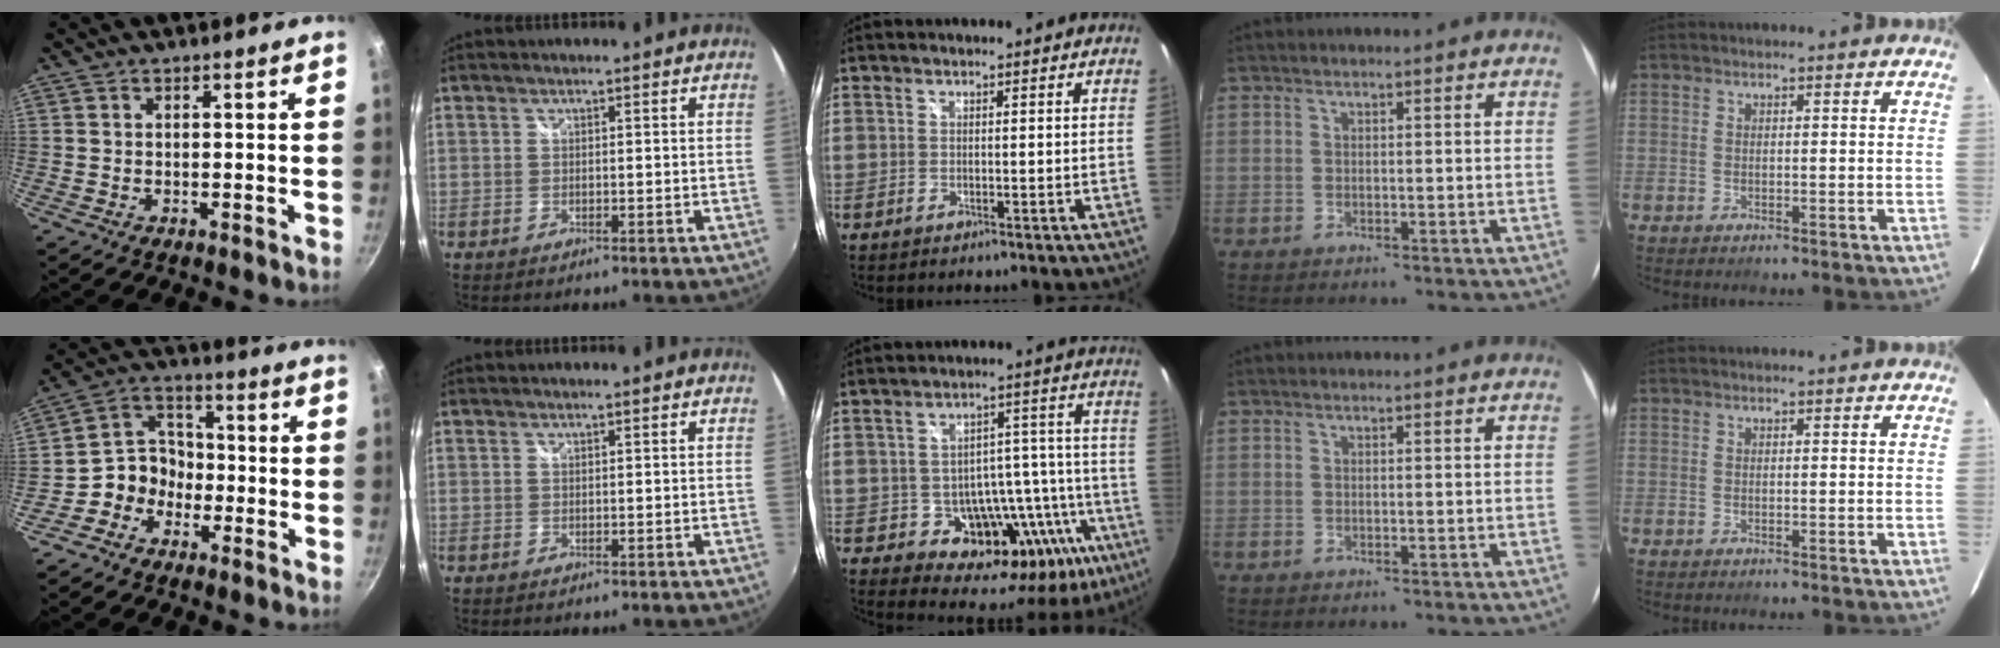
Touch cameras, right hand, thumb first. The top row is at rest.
{"thumb": {"total": 7.9, "force": [-3.5, 6.6, 2.5], "torque": [0.001, 0.050, -0.079]}, "middle": {"total": 18.6, "force": [-8.4, 12.0, 11.5], "torque": [-0.155, 0.015, -0.096]}}